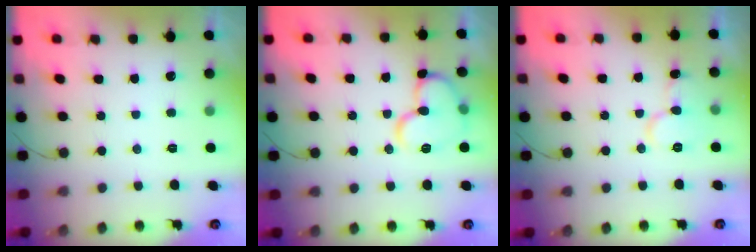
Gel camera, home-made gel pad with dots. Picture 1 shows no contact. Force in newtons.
{"total": 12.4, "press": 12.4, "slide": 0.6}
{"total": 8.8, "press": 8.7, "slide": 1.0}